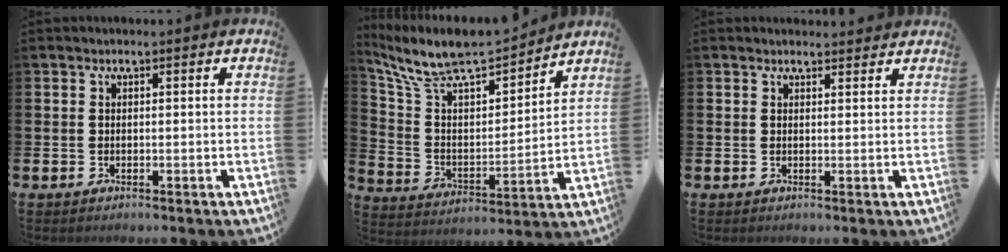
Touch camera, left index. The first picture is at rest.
{"total": 10.1, "force": [9.3, 2.0, 3.3], "torque": [-0.117, -0.066, 0.160]}
{"total": 1.5, "force": [1.4, 0.3, 0.0], "torque": [0.005, -0.004, 0.025]}